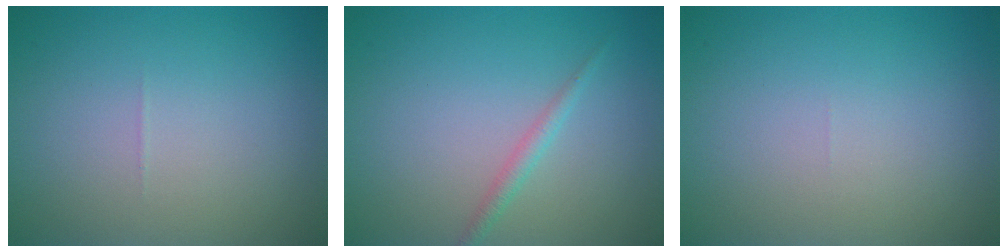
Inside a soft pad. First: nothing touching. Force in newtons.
{"total": 1.3, "press": 1.3, "slide": 0.1}
{"total": 0.0}